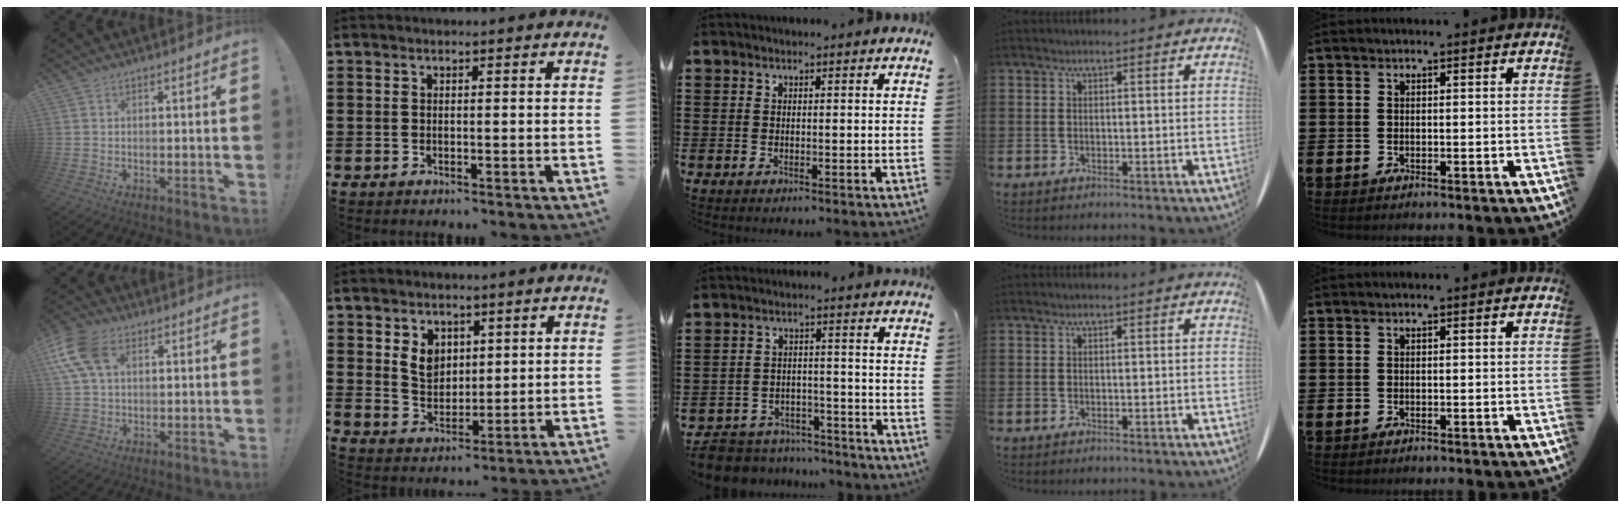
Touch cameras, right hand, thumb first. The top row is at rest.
{"thumb": {"total": 12.6, "force": [4.4, 7.8, 8.9], "torque": [-0.186, -0.003, 0.086]}, "index": {"total": 4.8, "force": [2.0, 3.8, 2.2], "torque": [-0.048, 0.010, 0.035]}, "middle": {"total": 6.3, "force": [-6.2, 1.2, 0.3], "torque": [-0.016, 0.013, -0.126]}}